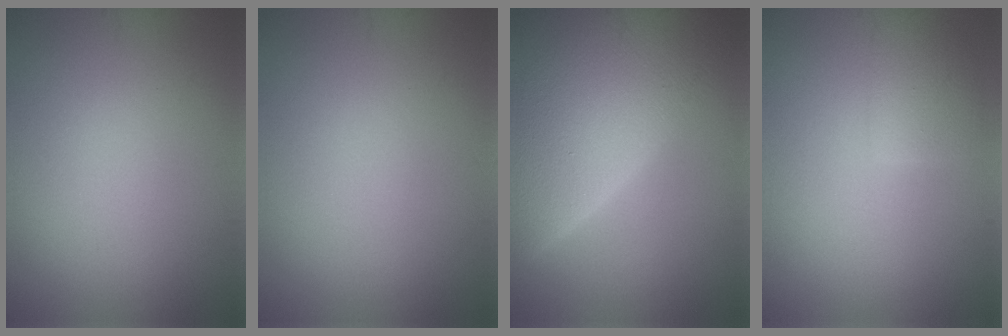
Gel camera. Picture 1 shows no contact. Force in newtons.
{"total": 0.0}
{"total": 13.3, "press": 13.2, "slide": 1.0}
{"total": 2.3, "press": 2.3, "slide": 0.1}